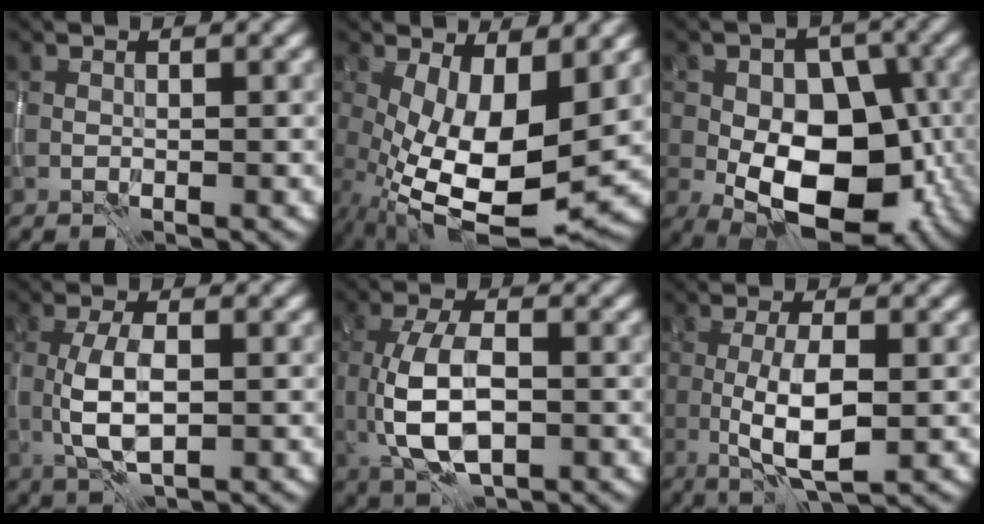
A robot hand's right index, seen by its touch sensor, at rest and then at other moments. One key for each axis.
{"total": 12.0, "fx": -0.7, "fy": 5.0, "fz": 10.9, "tx": -0.194, "ty": -0.024, "tz": -0.002}
{"total": 13.7, "fx": -3.2, "fy": 8.7, "fz": 10.1, "tx": -0.126, "ty": -0.001, "tz": -0.042}
{"total": 4.7, "fx": -0.2, "fy": 2.0, "fz": 4.2, "tx": -0.094, "ty": -0.003, "tz": -0.003}
{"total": 7.3, "fx": -0.5, "fy": 3.8, "fz": 6.2, "tx": -0.133, "ty": -0.004, "tz": -0.007}
{"total": 5.1, "fx": -0.8, "fy": 1.3, "fz": 4.9, "tx": -0.093, "ty": -0.002, "tz": -0.014}